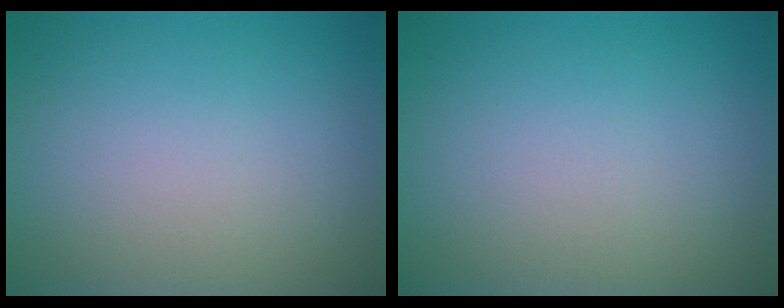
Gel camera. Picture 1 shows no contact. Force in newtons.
{"total": 0.0}